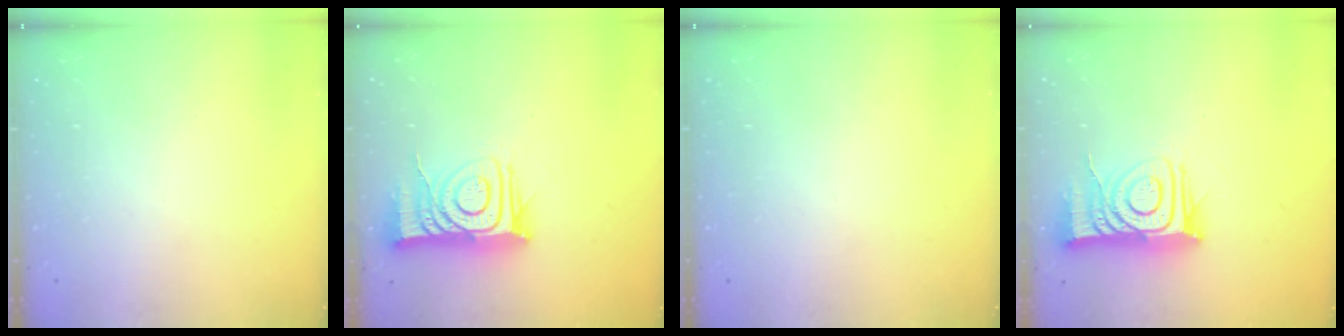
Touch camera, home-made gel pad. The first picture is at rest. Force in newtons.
{"total": 14.8, "press": 14.7, "slide": 1.0}
{"total": 0.0}
{"total": 14.8, "press": 14.7, "slide": 1.0}